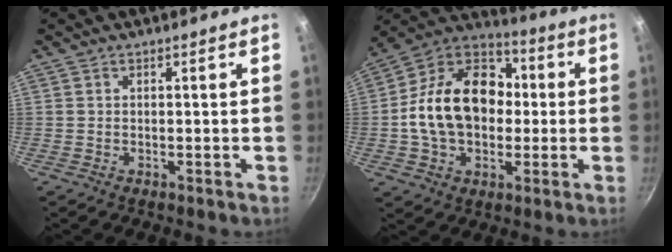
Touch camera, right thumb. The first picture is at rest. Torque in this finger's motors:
{"motor_torque": [-0.31, 2.66, 1.68, -0.59, 0.58]}